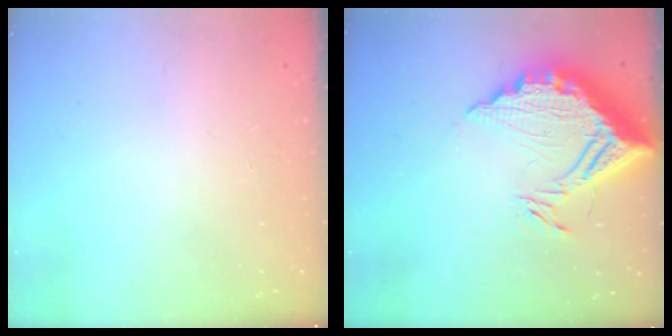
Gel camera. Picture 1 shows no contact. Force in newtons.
{"total": 18.3, "press": 18.2, "slide": 1.8}